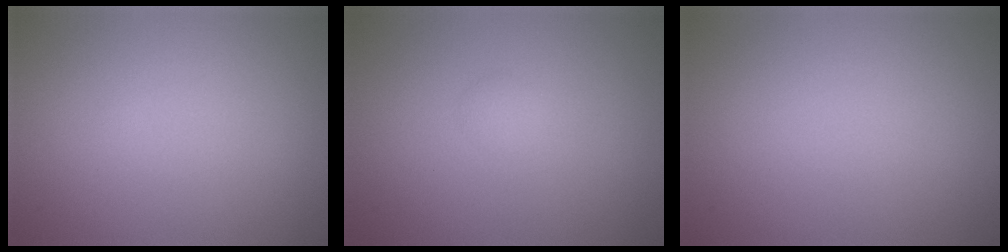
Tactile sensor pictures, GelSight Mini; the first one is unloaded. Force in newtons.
{"total": 0.7, "press": 0.7, "slide": 0.0}
{"total": 0.0}